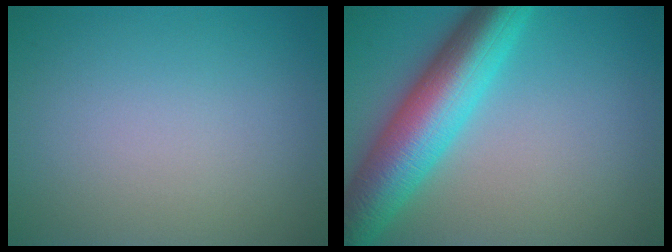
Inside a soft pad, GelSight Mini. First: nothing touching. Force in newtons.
{"total": 9.5, "press": 9.5, "slide": 0.1}